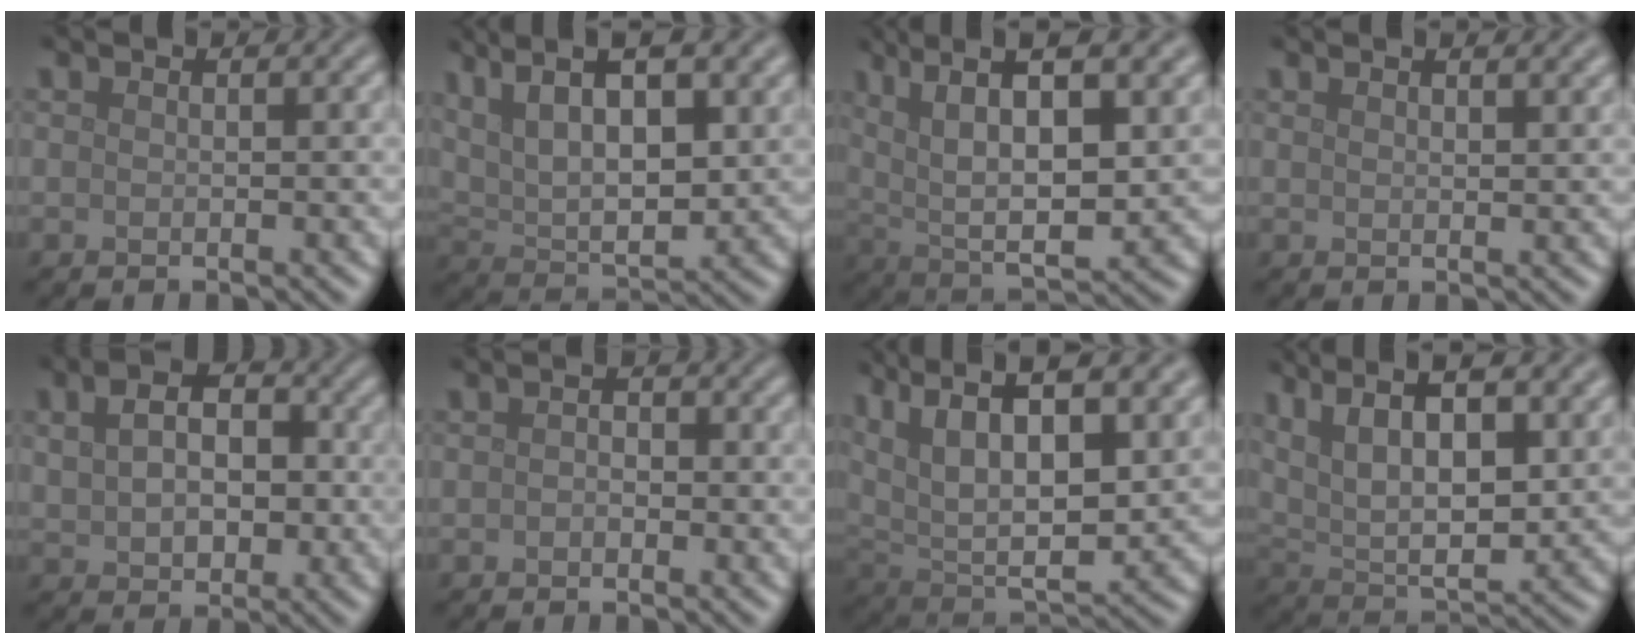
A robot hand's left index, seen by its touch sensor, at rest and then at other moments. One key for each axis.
{"total": 10.6, "fx": 5.5, "fy": 4.0, "fz": 8.1, "tx": -0.144, "ty": 0.012, "tz": 0.080}
{"total": 10.6, "fx": 4.4, "fy": 3.4, "fz": 9.0, "tx": -0.164, "ty": 0.002, "tz": 0.080}
{"total": 2.9, "fx": 2.0, "fy": 1.0, "fz": 1.8, "tx": -0.005, "ty": 0.012, "tz": 0.013}
{"total": 6.1, "fx": 0.9, "fy": 4.3, "fz": 4.2, "tx": -0.081, "ty": 0.006, "tz": 0.016}
{"total": 1.2, "fx": -0.2, "fy": 0.8, "fz": 0.8, "tx": -0.014, "ty": -0.001, "tz": -0.008}
{"total": 14.5, "fx": 6.8, "fy": 6.6, "fz": 11.0, "tx": -0.200, "ty": 0.020, "tz": 0.107}
{"total": 11.9, "fx": 5.5, "fy": 4.8, "fz": 9.3, "tx": -0.163, "ty": 0.012, "tz": 0.083}